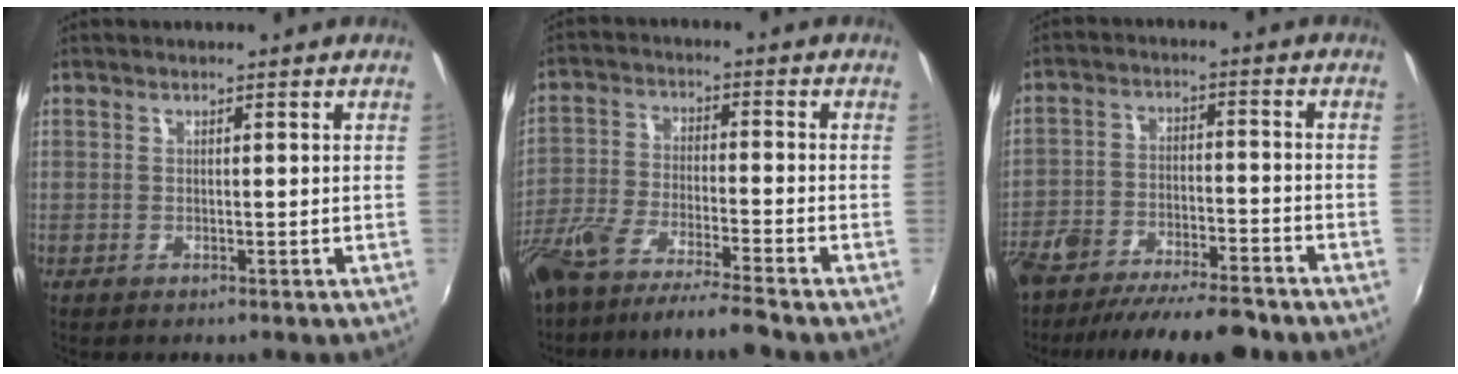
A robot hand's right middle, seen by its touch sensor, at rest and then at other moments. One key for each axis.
{"total": 11.8, "fx": -9.9, "fy": 0.6, "fz": 6.4, "tx": -0.143, "ty": -0.025, "tz": -0.182}
{"total": 16.8, "fx": -13.6, "fy": 4.8, "fz": 8.6, "tx": -0.183, "ty": -0.027, "tz": -0.216}